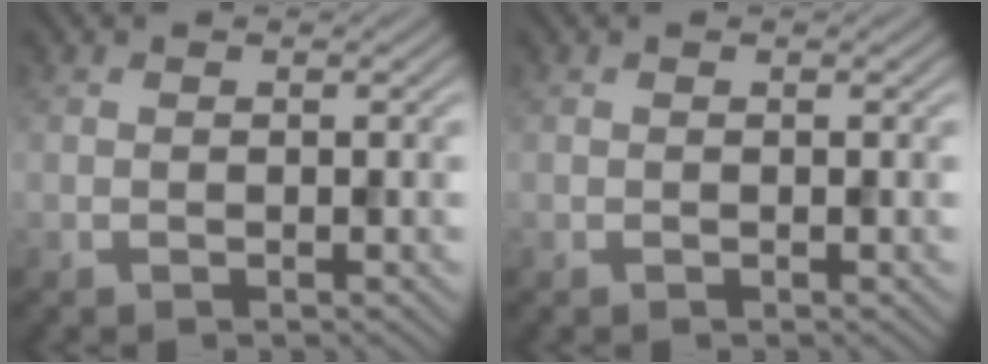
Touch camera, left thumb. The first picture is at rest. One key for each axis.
{"total": 0.0}